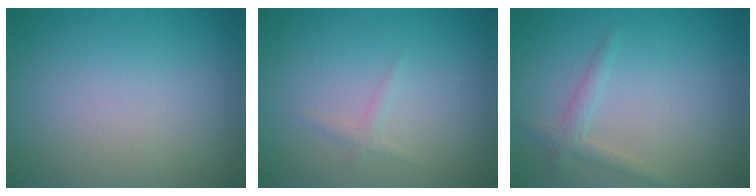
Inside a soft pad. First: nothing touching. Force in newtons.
{"total": 0.8, "press": 0.8, "slide": 0.1}
{"total": 1.6, "press": 1.6, "slide": 0.1}